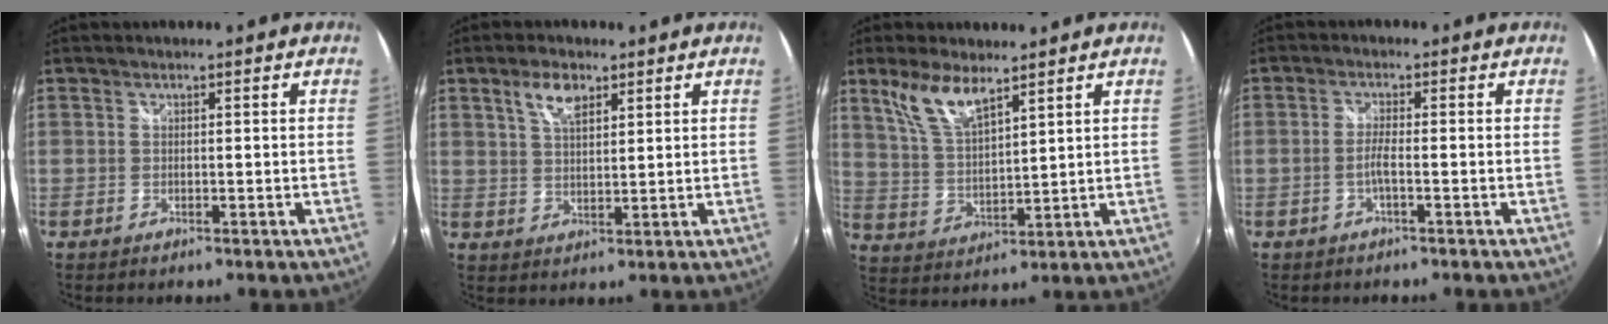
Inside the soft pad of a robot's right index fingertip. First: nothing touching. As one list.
[{"total": 5.1, "force": [3.0, 2.3, 3.4], "torque": [-0.061, 0.007, 0.055]}, {"total": 8.6, "force": [6.0, 2.7, 5.6], "torque": [-0.114, 0.004, 0.128]}, {"total": 2.3, "force": [-0.9, -0.1, 2.1], "torque": [-0.043, 0.001, -0.019]}]